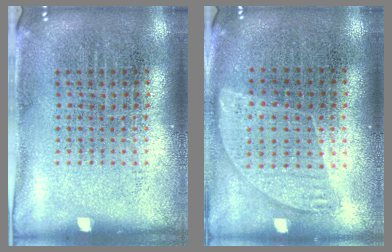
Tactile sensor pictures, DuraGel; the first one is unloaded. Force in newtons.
{"total": 0.9, "press": 0.8, "slide": 0.3}